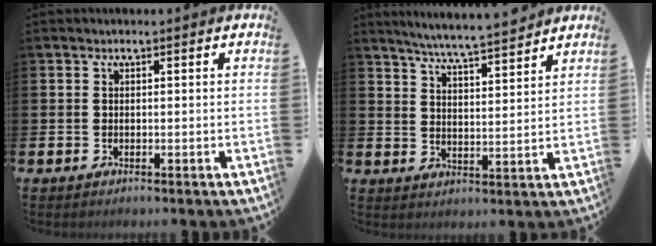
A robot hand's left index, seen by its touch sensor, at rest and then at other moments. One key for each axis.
{"total": 6.1, "fx": 5.9, "fy": -0.4, "fz": 1.4, "tx": -0.039, "ty": -0.041, "tz": 0.101}